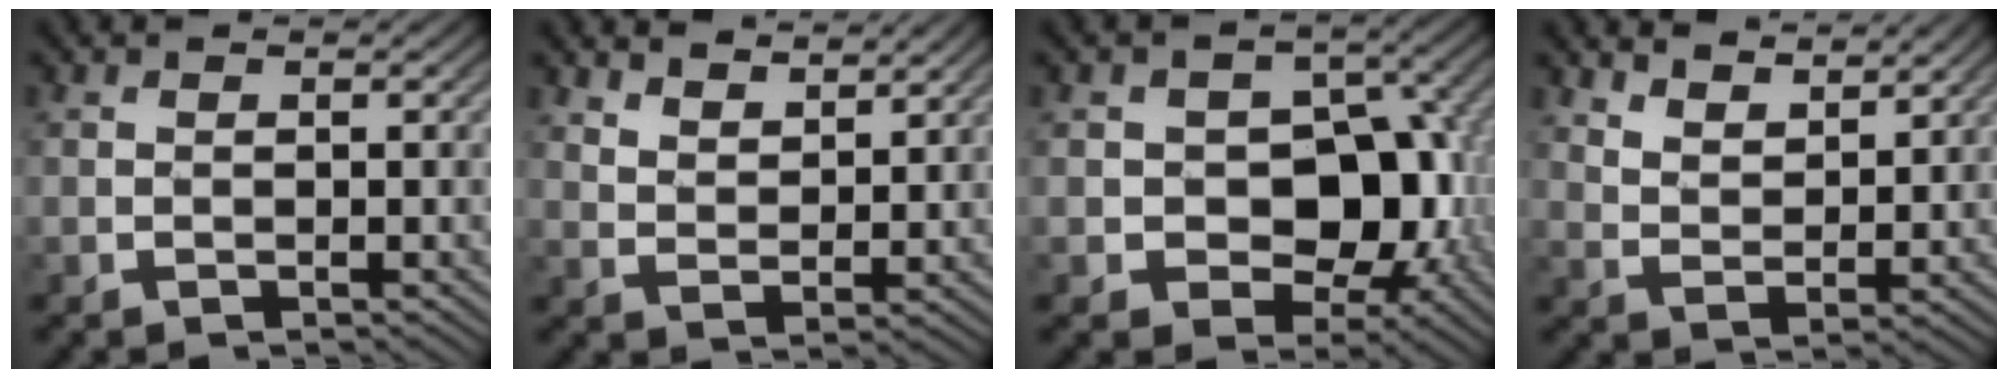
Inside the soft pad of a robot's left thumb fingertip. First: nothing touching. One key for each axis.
{"total": 5.9, "fx": 4.9, "fy": 2.2, "fz": 2.5, "tx": -0.055, "ty": -0.018, "tz": 0.100}
{"total": 10.6, "fx": -1.8, "fy": 7.4, "fz": 7.3, "tx": -0.106, "ty": -0.002, "tz": -0.041}
{"total": 7.1, "fx": 5.8, "fy": 2.6, "fz": 3.1, "tx": -0.068, "ty": -0.026, "tz": 0.118}